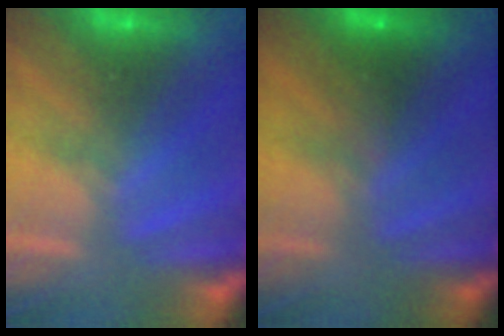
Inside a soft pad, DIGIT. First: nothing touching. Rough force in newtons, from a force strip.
{"total": 3.4}